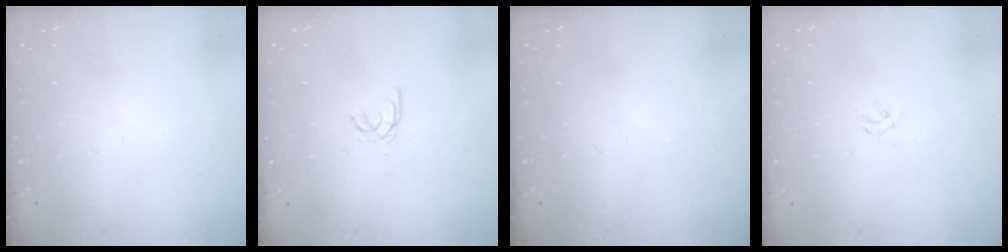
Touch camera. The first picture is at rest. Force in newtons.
{"total": 2.4, "press": 2.4, "slide": 0.3}
{"total": 0.0}
{"total": 2.0, "press": 2.0, "slide": 0.4}